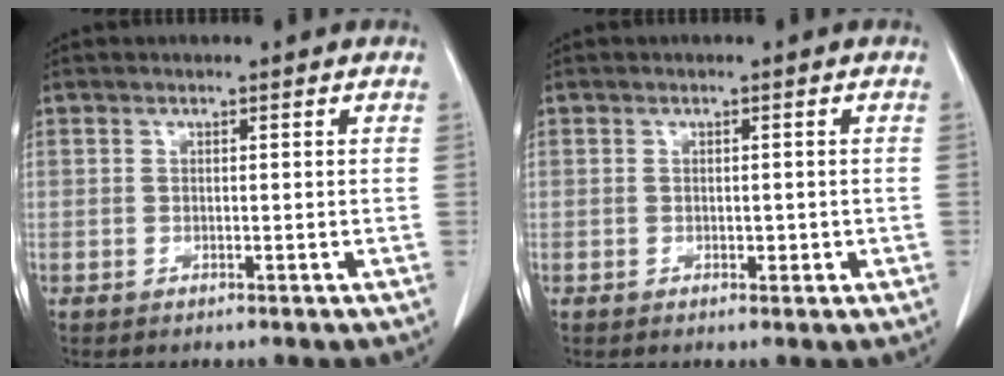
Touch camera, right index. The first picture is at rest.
{"total": 1.2, "force": [-0.2, 0.9, 0.8], "torque": [-0.011, 0.002, 0.000]}